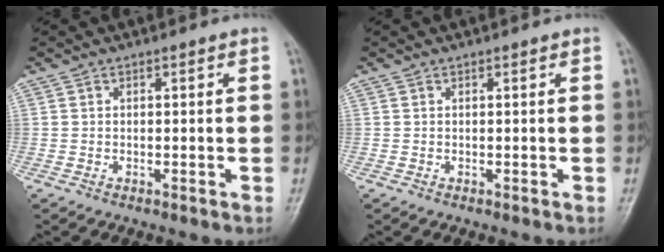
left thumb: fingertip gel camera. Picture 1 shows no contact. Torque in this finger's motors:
{"motor_torque": [0.00, 0.01, 0.03, -0.03, 0.00]}